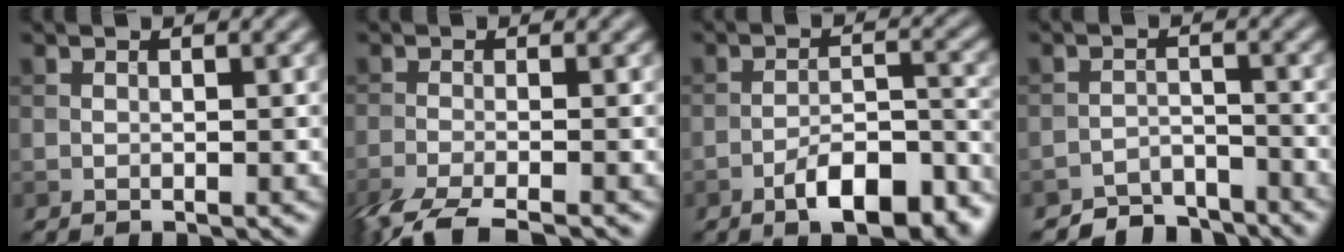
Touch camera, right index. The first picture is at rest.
{"total": 5.1, "force": [-4.0, 1.0, 3.1], "torque": [-0.052, -0.014, -0.083]}
{"total": 7.5, "force": [-4.8, 2.6, 5.2], "torque": [-0.077, 0.007, -0.076]}
{"total": 4.2, "force": [-4.0, 1.3, 0.5], "torque": [0.001, 0.001, -0.074]}